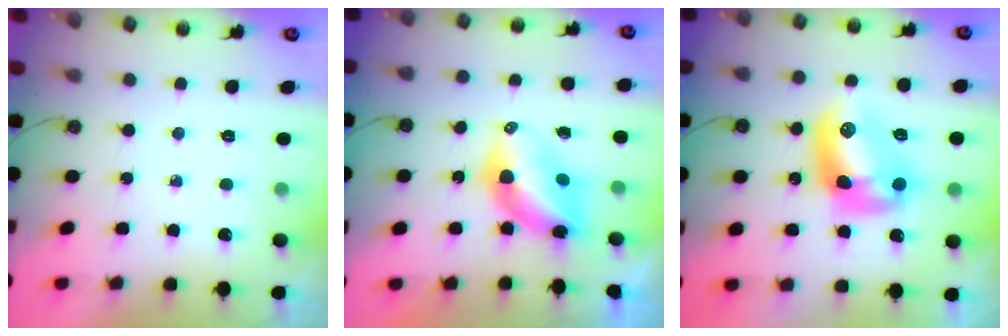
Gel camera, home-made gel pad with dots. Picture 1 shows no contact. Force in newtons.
{"total": 7.3, "press": 7.3, "slide": 0.6}
{"total": 12.9, "press": 12.9, "slide": 1.0}